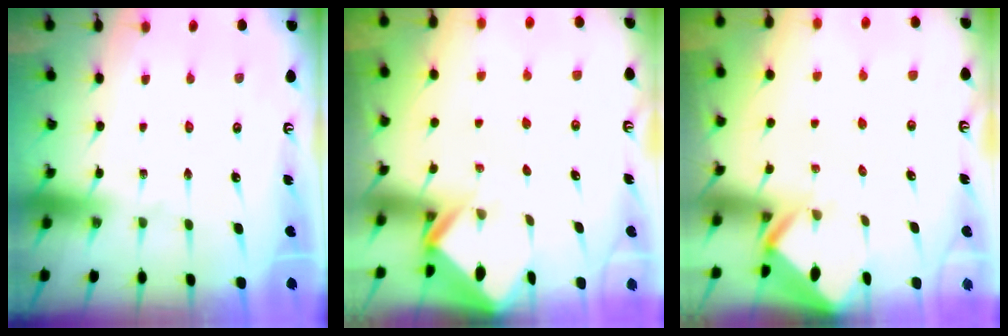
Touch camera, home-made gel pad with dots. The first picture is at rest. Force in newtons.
{"total": 2.5, "press": 2.5, "slide": 0.2}
{"total": 2.8, "press": 2.8, "slide": 0.1}